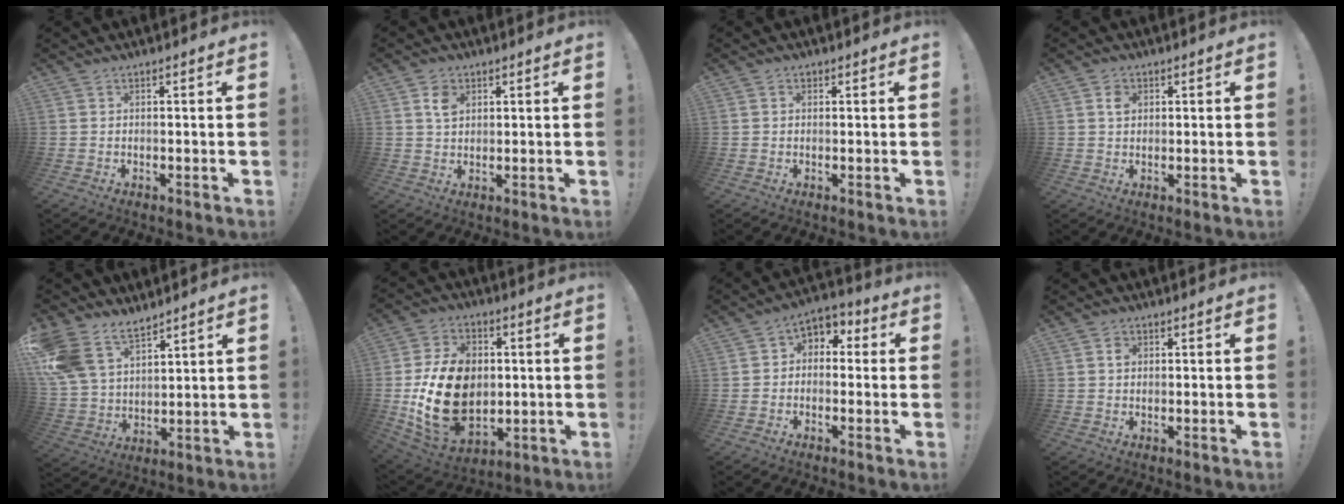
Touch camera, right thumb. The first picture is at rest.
{"total": 4.4, "force": [2.1, 3.1, 2.2], "torque": [-0.026, -0.006, 0.035]}
{"total": 0.9, "force": [0.2, 0.9, 0.3], "torque": [-0.002, 0.001, 0.003]}
{"total": 2.6, "force": [0.8, 2.2, 1.1], "torque": [-0.001, -0.005, 0.010]}
{"total": 15.0, "force": [10.5, 8.7, 6.2], "torque": [-0.145, -0.056, 0.209]}
{"total": 22.3, "force": [-1.1, 16.1, 15.4], "torque": [-0.281, 0.006, 0.001]}
{"total": 4.7, "force": [-1.4, 3.8, 2.3], "torque": [-0.035, 0.018, -0.022]}
{"total": 1.3, "force": [0.3, 1.2, 0.5], "torque": [-0.003, 0.001, 0.002]}